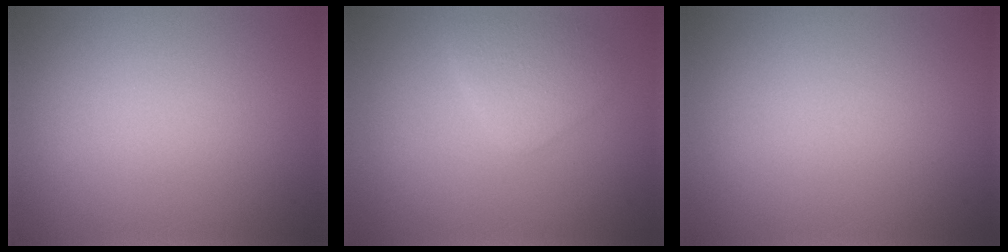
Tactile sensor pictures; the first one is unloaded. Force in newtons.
{"total": 2.2, "press": 2.2, "slide": 0.2}
{"total": 0.0}